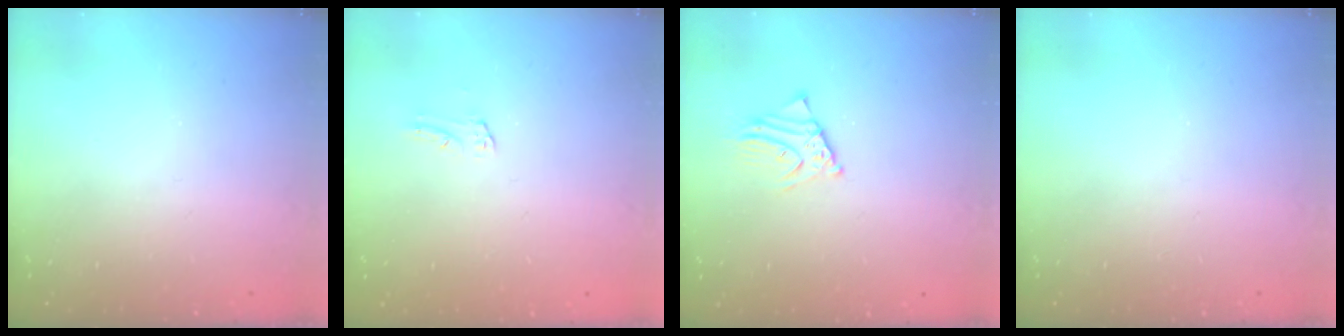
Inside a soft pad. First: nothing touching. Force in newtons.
{"total": 1.9, "press": 1.9, "slide": 0.1}
{"total": 3.4, "press": 3.4, "slide": 0.2}
{"total": 0.0}